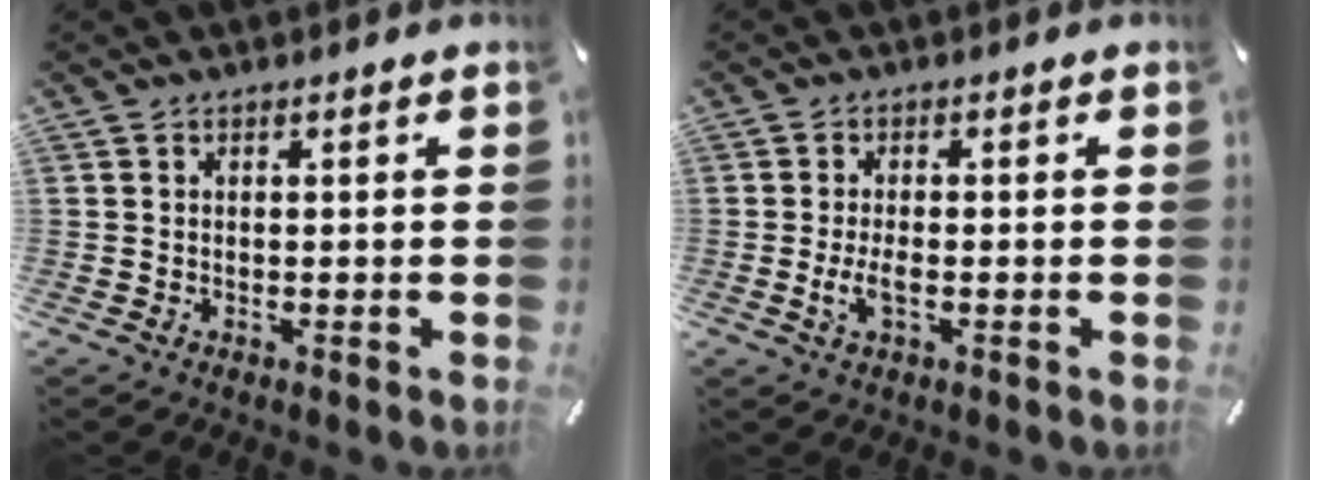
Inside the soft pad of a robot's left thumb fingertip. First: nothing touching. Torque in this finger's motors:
{"motor_torque": [0.45, 1.12, 0.37, -0.04, 0.00]}